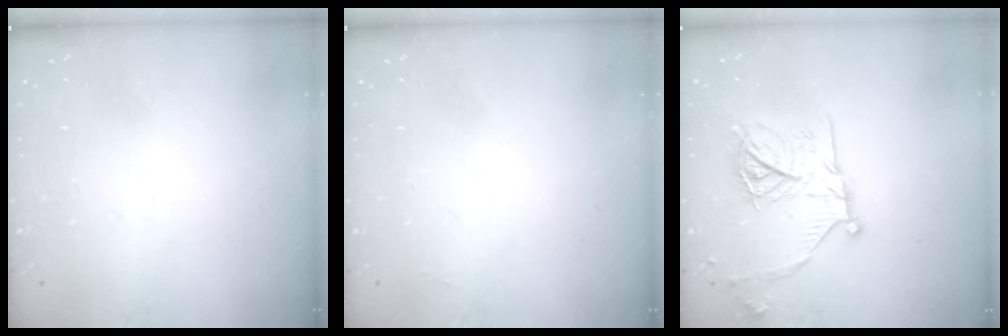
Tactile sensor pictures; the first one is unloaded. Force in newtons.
{"total": 1.9, "press": 1.9, "slide": 0.3}
{"total": 18.2, "press": 18.2, "slide": 1.2}